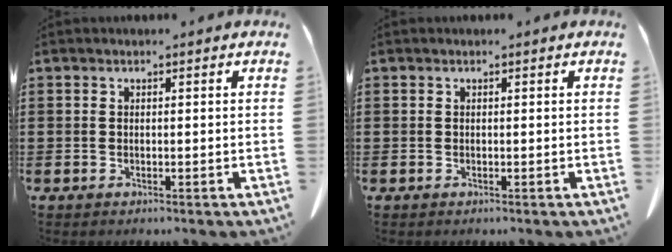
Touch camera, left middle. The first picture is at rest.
{"total": 0.0}